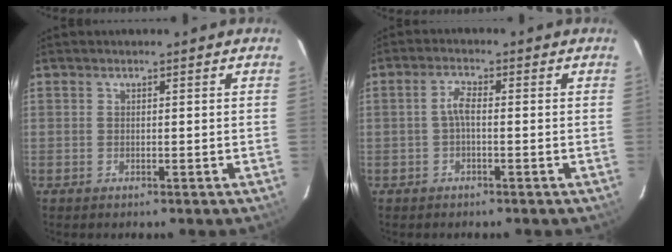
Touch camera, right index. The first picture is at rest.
{"total": 2.5, "force": [-0.5, 0.8, 2.3], "torque": [-0.048, 0.008, -0.011]}